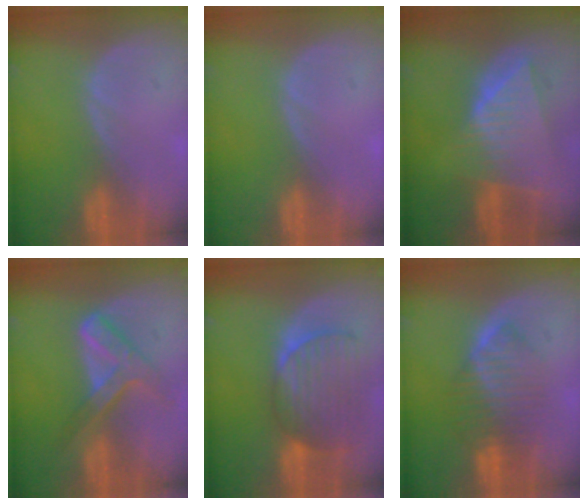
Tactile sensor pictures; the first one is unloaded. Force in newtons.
{"total": 0.7, "press": 0.0, "slide": 0.7}
{"total": 9.1, "press": 8.2, "slide": 4.1}
{"total": 7.2, "press": 6.1, "slide": 3.9}
{"total": 9.6, "press": 8.5, "slide": 4.5}
{"total": 6.6, "press": 6.6, "slide": 0.2}